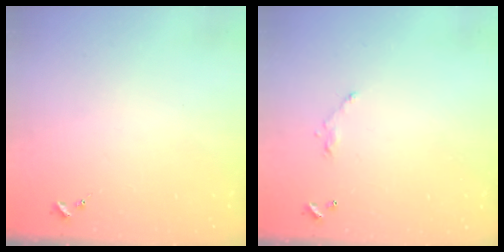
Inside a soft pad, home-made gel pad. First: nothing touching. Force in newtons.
{"total": 6.0, "press": 6.0, "slide": 0.4}